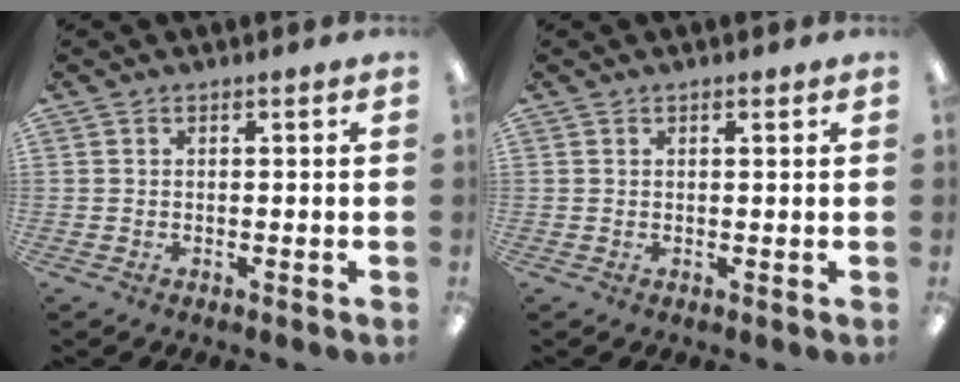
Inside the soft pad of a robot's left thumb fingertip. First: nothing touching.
{"total": 0.8, "force": [0.6, 0.2, 0.4], "torque": [-0.010, 0.000, 0.011]}